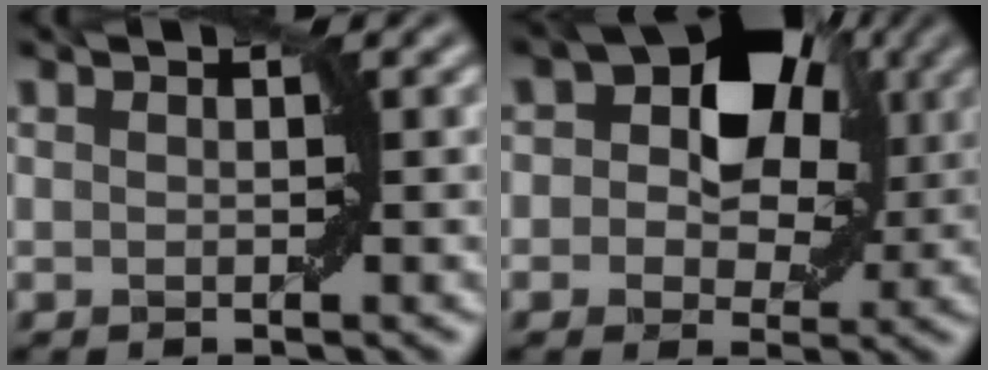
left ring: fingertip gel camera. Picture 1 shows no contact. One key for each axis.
{"total": 9.7, "fx": 2.5, "fy": 6.8, "fz": 6.5, "tx": -0.063, "ty": 0.033, "tz": 0.007}